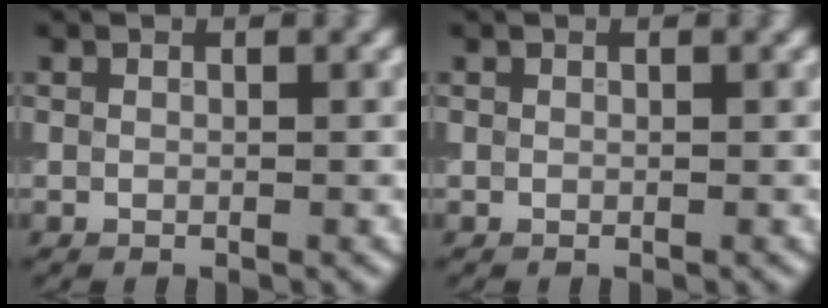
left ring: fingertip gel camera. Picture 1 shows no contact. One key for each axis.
{"total": 0.0}